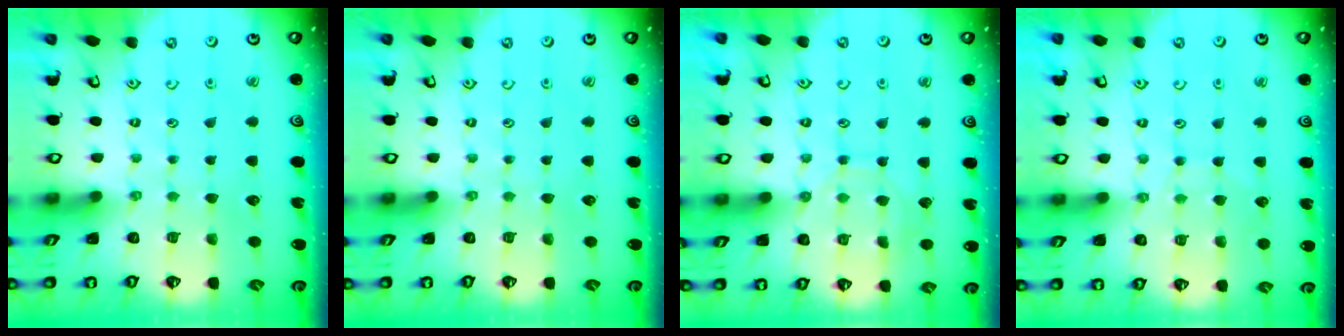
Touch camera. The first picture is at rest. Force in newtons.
{"total": 0.0}
{"total": 9.4, "press": 9.4, "slide": 0.7}
{"total": 6.6, "press": 6.5, "slide": 0.6}